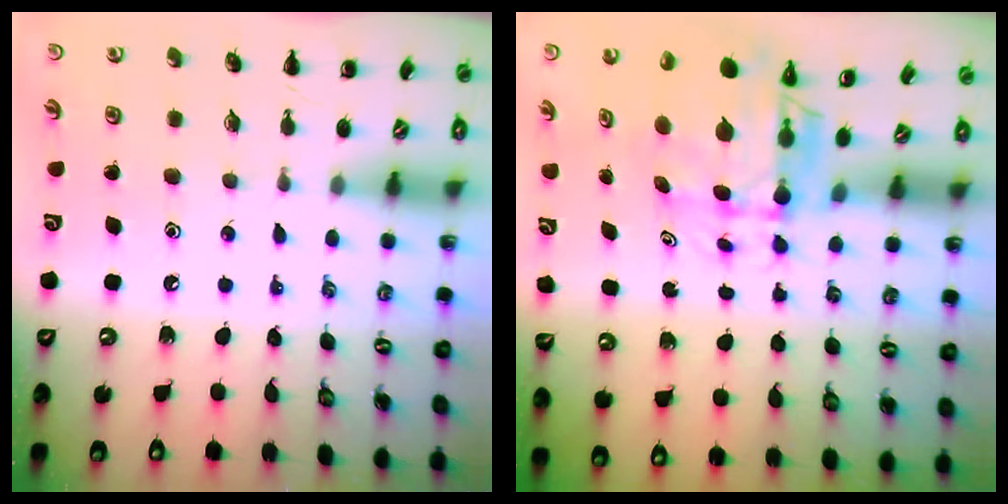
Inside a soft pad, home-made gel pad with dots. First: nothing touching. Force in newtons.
{"total": 5.6, "press": 5.2, "slide": 1.9}